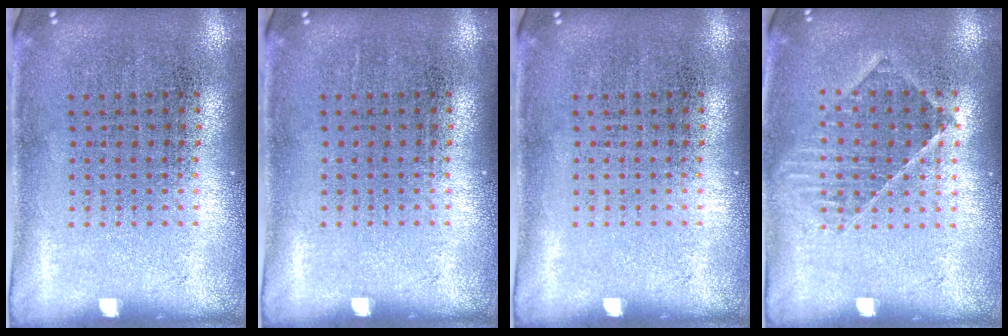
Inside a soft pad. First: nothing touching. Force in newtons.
{"total": 0.0}
{"total": 0.0}
{"total": 1.2, "press": 1.1, "slide": 0.5}